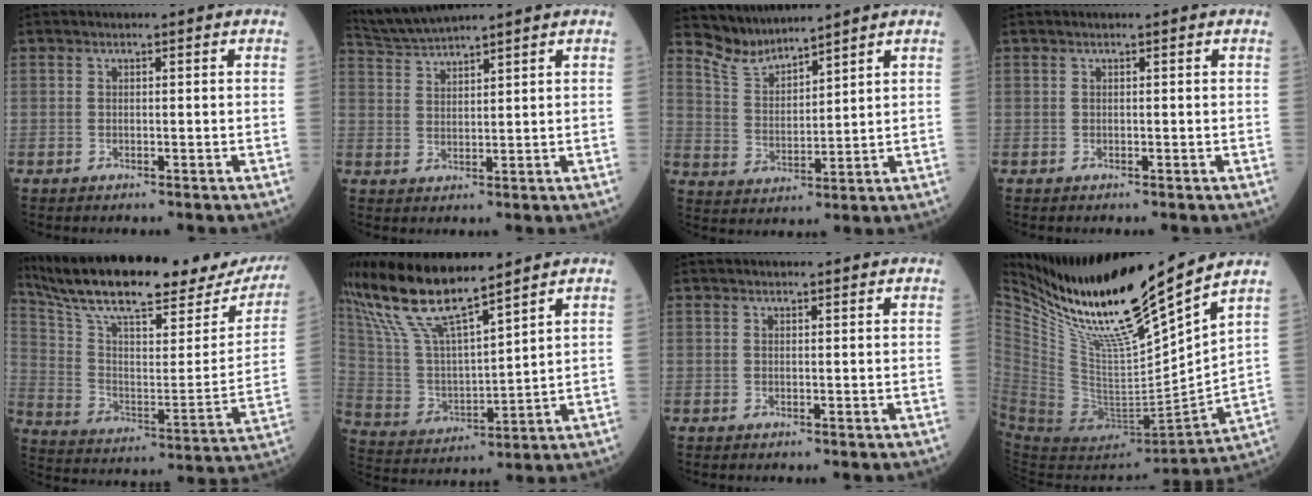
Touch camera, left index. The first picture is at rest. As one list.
[{"total": 5.1, "force": [4.9, -1.2, 1.0], "torque": [-0.033, 0.011, 0.101]}, {"total": 5.2, "force": [5.2, 0.4, -0.2], "torque": [-0.013, -0.003, 0.115]}, {"total": 0.0}, {"total": 30.3, "force": [25.7, 6.7, 14.7], "torque": [-0.257, -0.037, 0.360]}, {"total": 14.9, "force": [12.0, 1.8, 8.5], "torque": [-0.185, 0.005, 0.244]}, {"total": 2.4, "force": [2.2, 0.4, 0.9], "torque": [-0.009, 0.020, 0.026]}, {"total": 20.2, "force": [17.4, -0.3, 10.2], "torque": [-0.182, -0.059, 0.323]}]